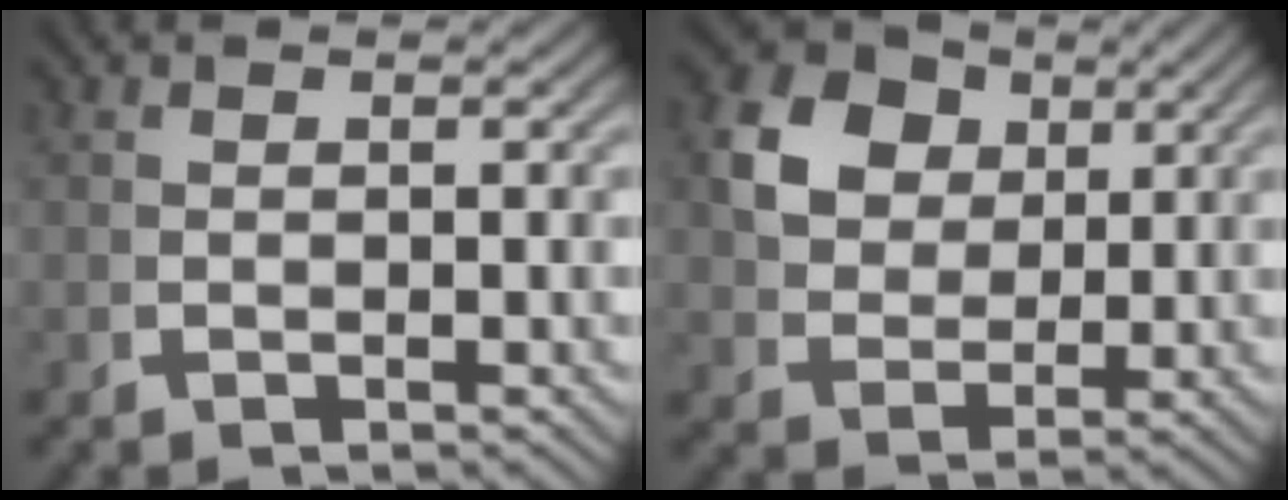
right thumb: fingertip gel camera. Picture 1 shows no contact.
{"total": 10.0, "force": [3.3, 7.9, 5.2], "torque": [-0.114, -0.007, 0.057]}